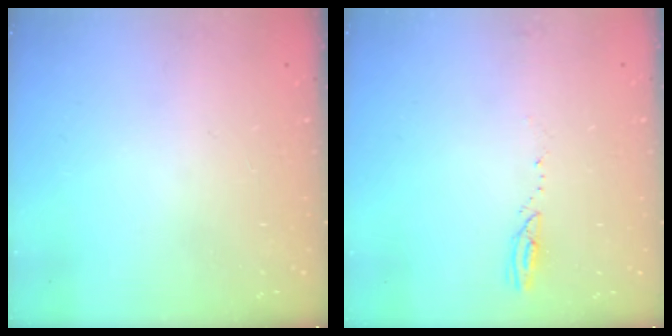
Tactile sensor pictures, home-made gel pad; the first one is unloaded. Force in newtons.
{"total": 2.5, "press": 2.5, "slide": 0.2}